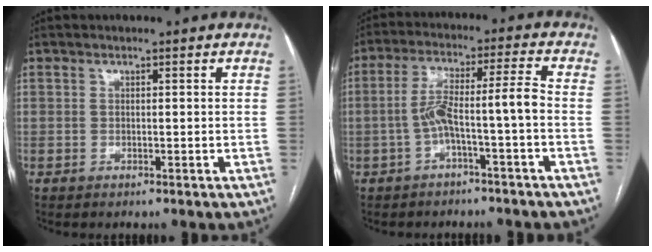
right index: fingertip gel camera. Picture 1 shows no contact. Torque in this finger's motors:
{"motor_torque": [0.58, 0.19, 0.42, 0.12]}